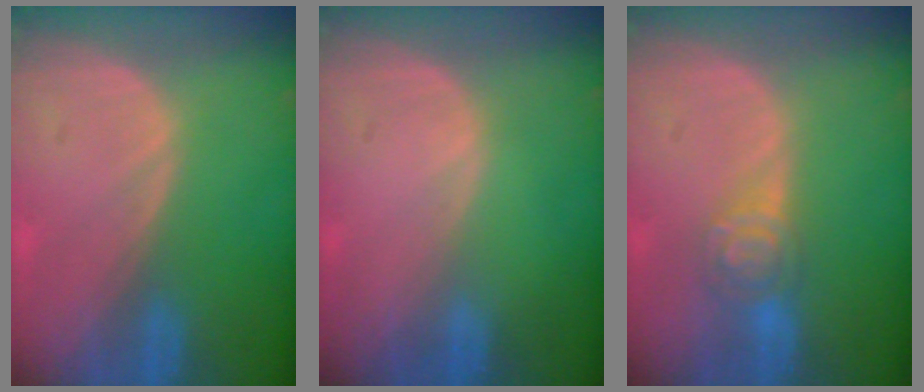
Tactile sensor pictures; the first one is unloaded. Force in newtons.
{"total": 0.0}
{"total": 4.4, "press": 4.4, "slide": 0.4}